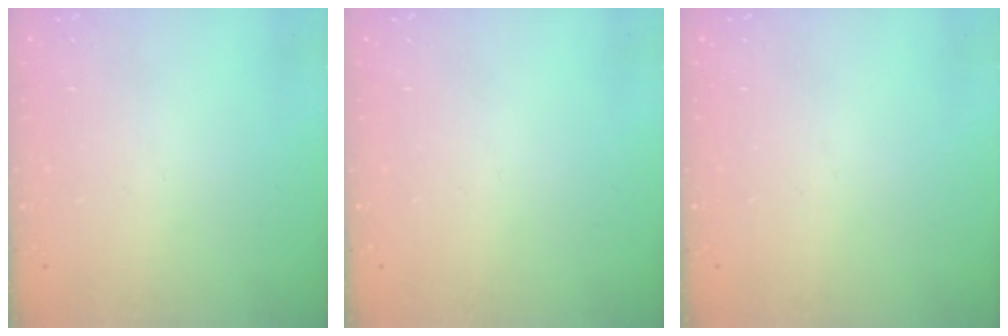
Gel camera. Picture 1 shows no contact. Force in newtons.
{"total": 0.0}
{"total": 0.0}